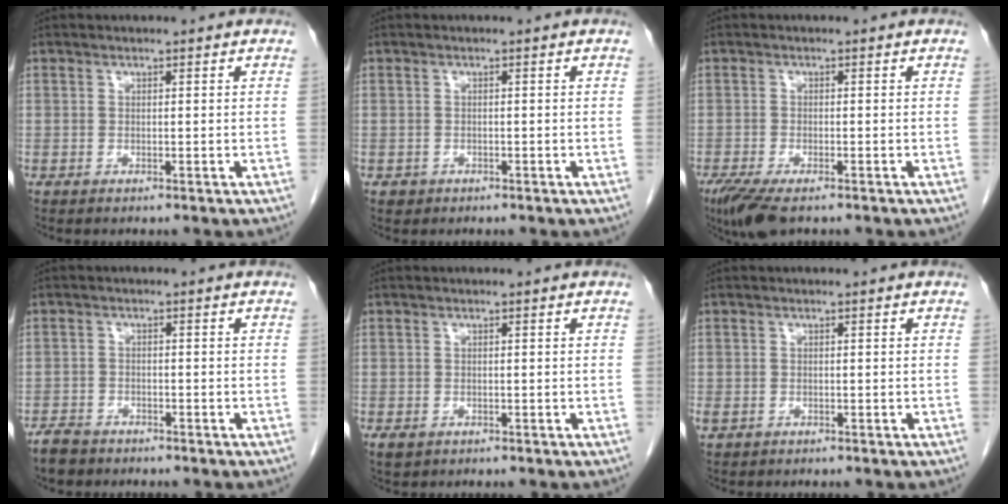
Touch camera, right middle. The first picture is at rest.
{"total": 1.0, "force": [-0.5, 0.9, 0.0], "torque": [-0.001, 0.003, -0.004]}
{"total": 6.3, "force": [-4.5, 1.9, 4.1], "torque": [-0.075, -0.015, -0.075]}
{"total": 3.4, "force": [-2.9, 1.5, 0.9], "torque": [-0.022, -0.002, -0.049]}
{"total": 1.3, "force": [-0.6, 1.0, 0.7], "torque": [-0.013, 0.000, 0.000]}
{"total": 1.1, "force": [-0.4, 0.9, 0.6], "torque": [-0.016, 0.000, -0.001]}